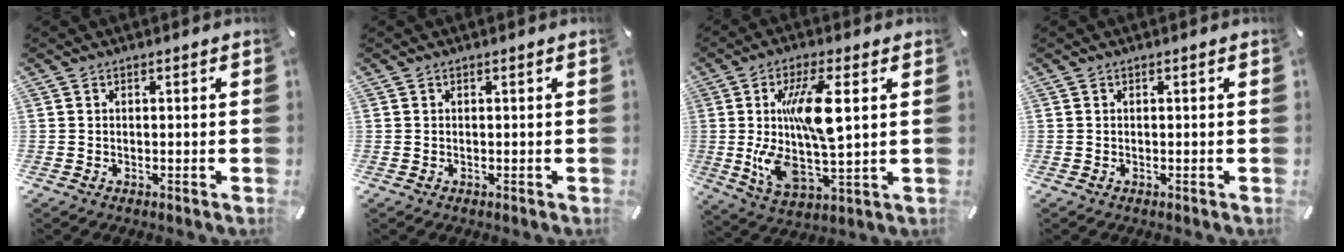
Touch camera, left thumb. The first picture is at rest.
{"total": 0.0}
{"total": 15.6, "force": [2.9, 5.0, 14.5], "torque": [-0.303, -0.015, 0.040]}
{"total": 0.0}